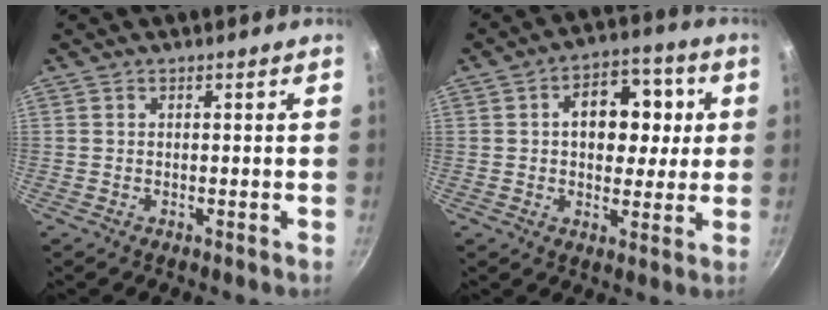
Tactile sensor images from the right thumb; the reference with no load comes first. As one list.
[{"total": 12.4, "force": [2.2, 8.7, 8.6], "torque": [-0.082, 0.011, 0.020]}]